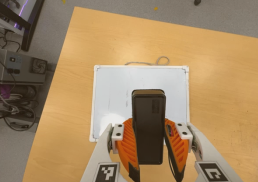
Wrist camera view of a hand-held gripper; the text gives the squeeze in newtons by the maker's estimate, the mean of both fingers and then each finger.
{"total": 8.5, "left": 7.1, "right": 10.0}